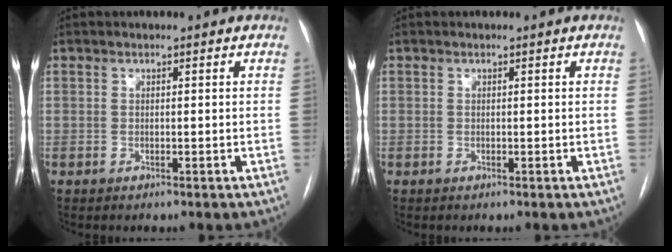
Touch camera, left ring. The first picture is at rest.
{"total": 0.0}